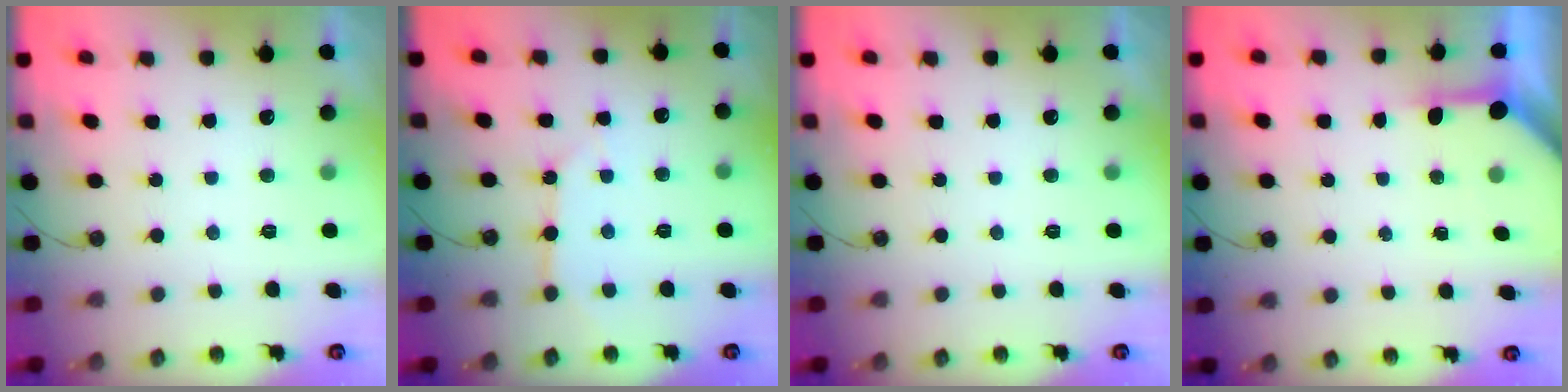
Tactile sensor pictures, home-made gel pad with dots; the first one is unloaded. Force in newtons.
{"total": 5.1, "press": 5.0, "slide": 0.6}
{"total": 0.0}
{"total": 3.5, "press": 3.5, "slide": 0.5}